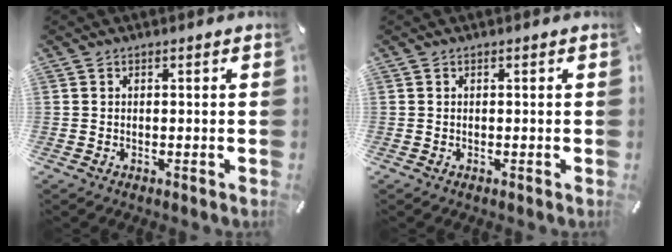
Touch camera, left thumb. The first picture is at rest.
{"total": 0.0}